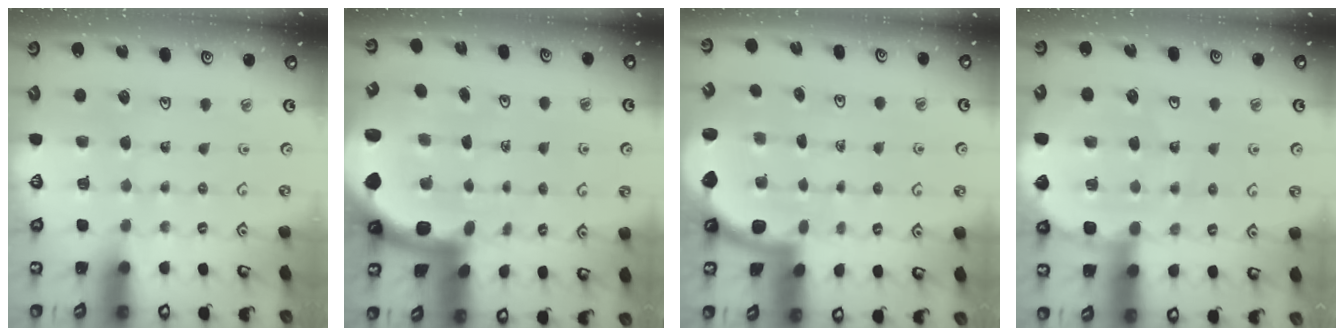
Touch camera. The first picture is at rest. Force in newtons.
{"total": 6.0, "press": 5.9, "slide": 0.8}
{"total": 1.9, "press": 1.9, "slide": 0.3}
{"total": 8.3, "press": 8.1, "slide": 1.4}